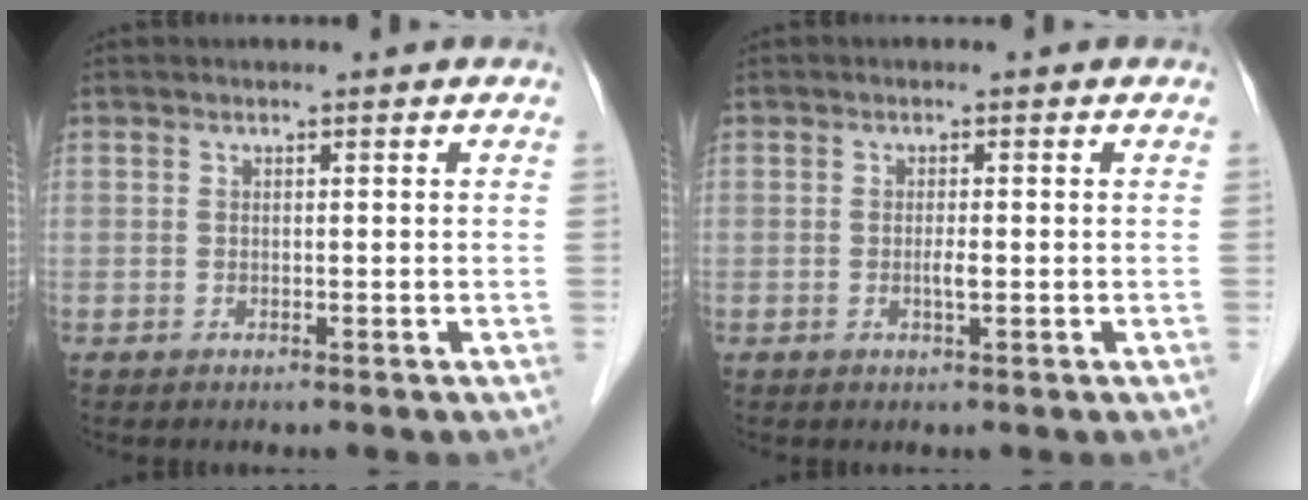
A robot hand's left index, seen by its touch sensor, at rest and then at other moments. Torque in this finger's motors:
{"motor_torque": [0.36, 0.10, 0.01, 0.03]}